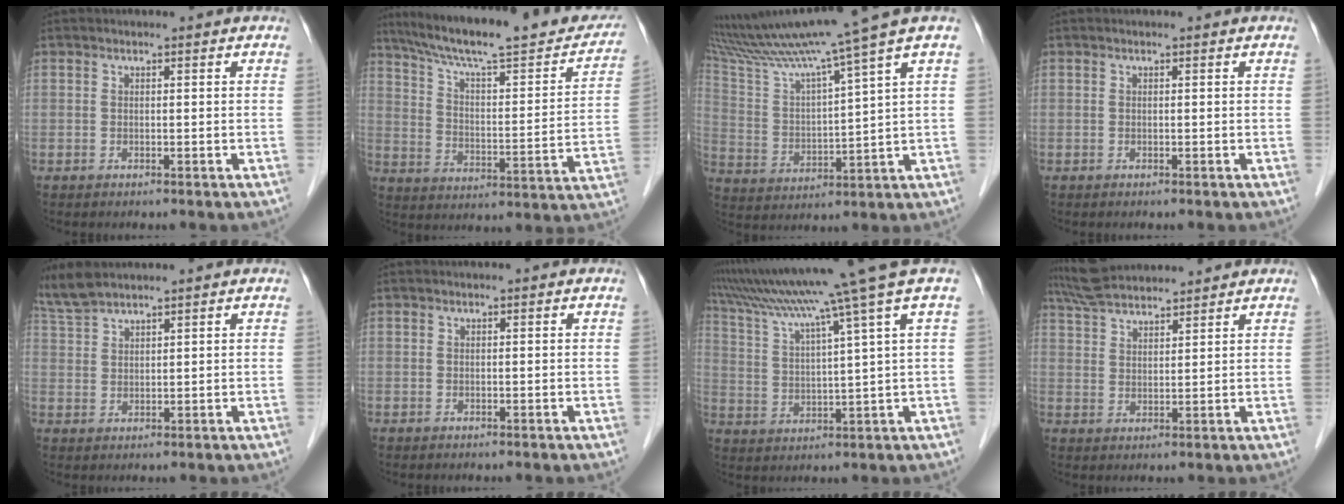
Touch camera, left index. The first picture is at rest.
{"total": 25.5, "force": [21.3, 4.0, 13.3], "torque": [-0.206, -0.012, 0.294]}
{"total": 15.1, "force": [12.3, -3.1, 8.2], "torque": [-0.150, -0.011, 0.217]}
{"total": 0.0}
{"total": 4.7, "force": [4.4, 0.5, 1.6], "torque": [-0.049, 0.019, 0.099]}
{"total": 0.0}
{"total": 13.7, "force": [10.6, -3.7, 7.8], "torque": [-0.135, -0.016, 0.169]}
{"total": 10.9, "force": [10.1, 2.2, 3.5], "torque": [-0.071, 0.040, 0.181]}